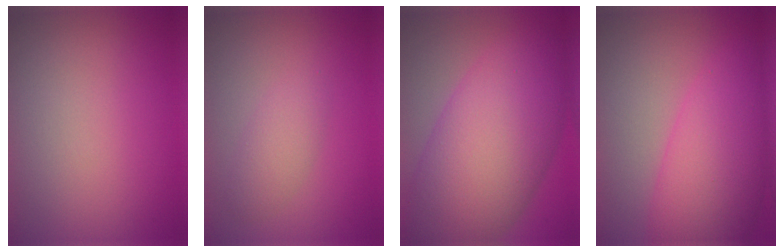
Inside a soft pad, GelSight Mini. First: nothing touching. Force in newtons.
{"total": 2.0, "press": 2.0, "slide": 0.1}
{"total": 12.6, "press": 12.6, "slide": 0.5}
{"total": 8.2, "press": 8.2, "slide": 0.3}